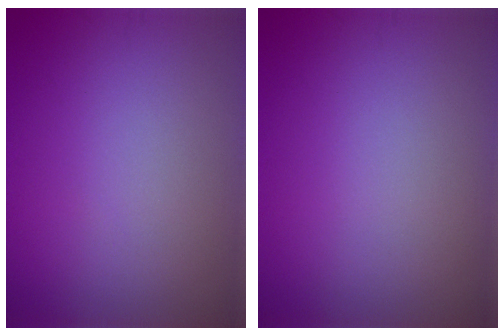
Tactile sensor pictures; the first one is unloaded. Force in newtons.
{"total": 0.0}